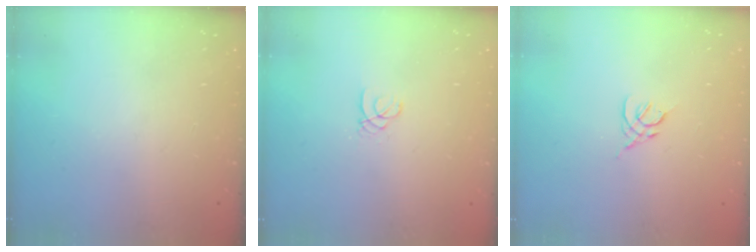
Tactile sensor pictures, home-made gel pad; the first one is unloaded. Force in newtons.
{"total": 1.4, "press": 1.4, "slide": 0.1}
{"total": 2.2, "press": 2.1, "slide": 0.6}